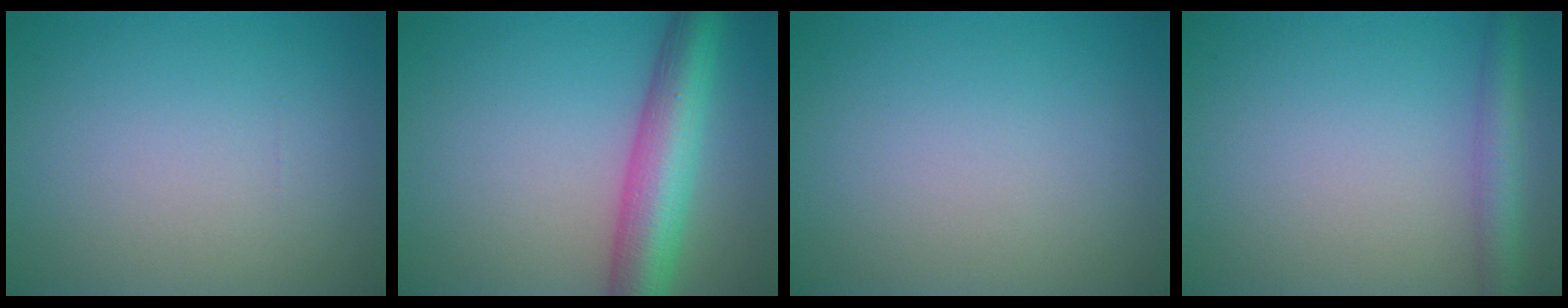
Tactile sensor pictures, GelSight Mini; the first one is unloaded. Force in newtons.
{"total": 7.5, "press": 7.5, "slide": 0.2}
{"total": 0.0}
{"total": 3.1, "press": 3.1, "slide": 0.2}